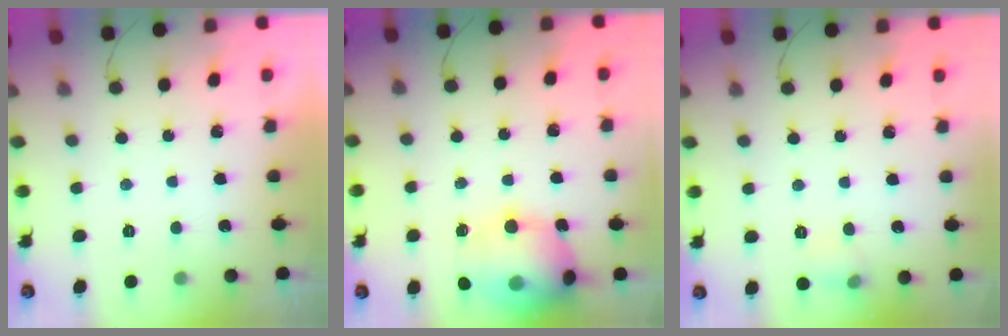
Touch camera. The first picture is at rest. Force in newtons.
{"total": 16.4, "press": 16.1, "slide": 3.3}
{"total": 5.6, "press": 5.4, "slide": 1.7}